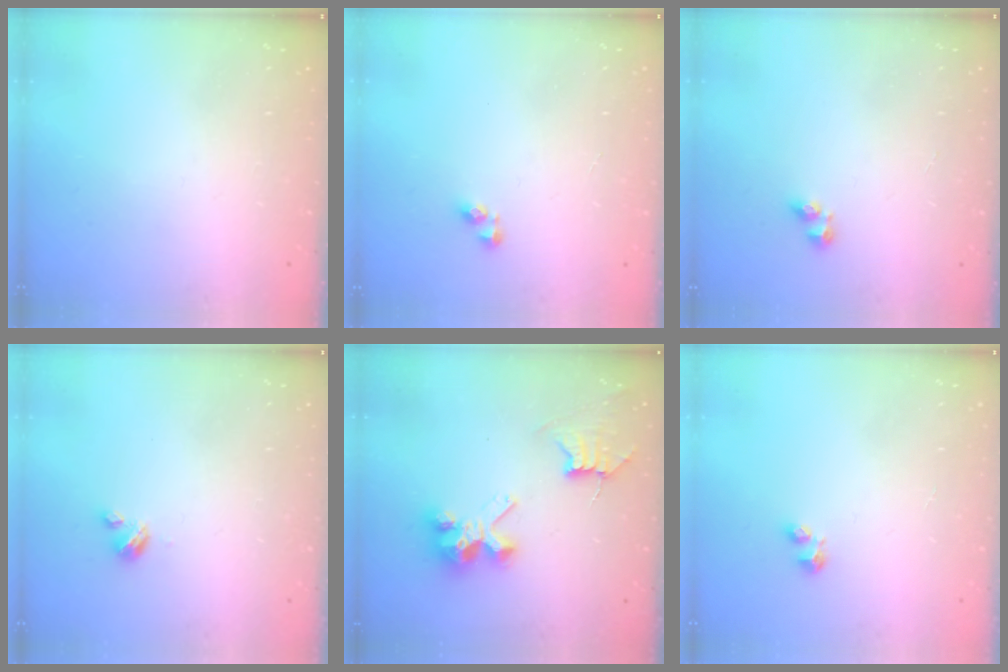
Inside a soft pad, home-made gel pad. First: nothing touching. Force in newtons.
{"total": 3.2, "press": 3.2, "slide": 0.6}
{"total": 3.3, "press": 3.1, "slide": 1.2}
{"total": 2.7, "press": 2.7, "slide": 0.3}
{"total": 8.2, "press": 8.2, "slide": 0.7}
{"total": 2.9, "press": 2.8, "slide": 0.6}